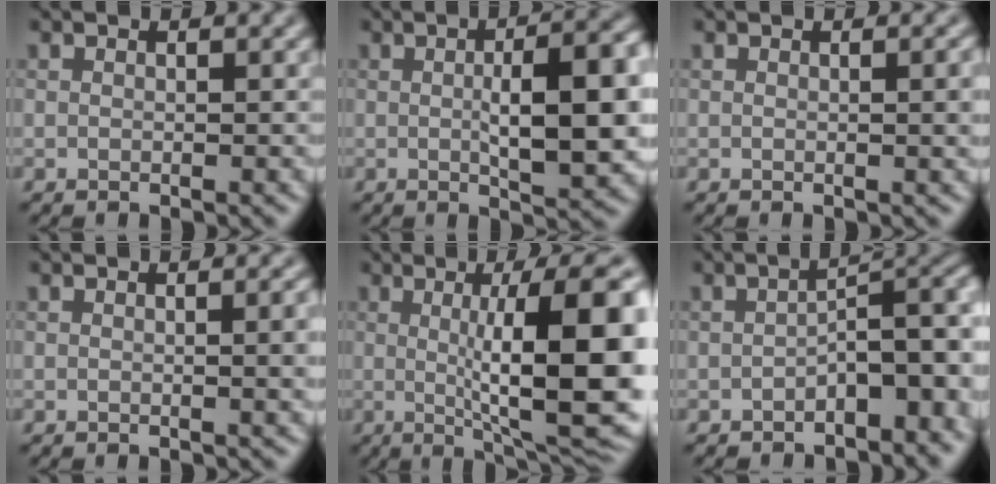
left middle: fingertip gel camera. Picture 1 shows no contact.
{"total": 8.9, "force": [0.1, 2.8, 8.5], "torque": [-0.119, -0.001, 0.004]}
{"total": 2.1, "force": [0.1, 0.6, 2.0], "torque": [-0.021, 0.002, -0.001]}
{"total": 2.4, "force": [0.1, 0.7, 2.3], "torque": [-0.025, 0.002, -0.002]}
{"total": 13.4, "force": [0.6, 3.2, 13.0], "torque": [-0.161, 0.003, 0.015]}
{"total": 5.9, "force": [-1.9, 2.4, 5.0], "torque": [-0.060, 0.015, -0.036]}